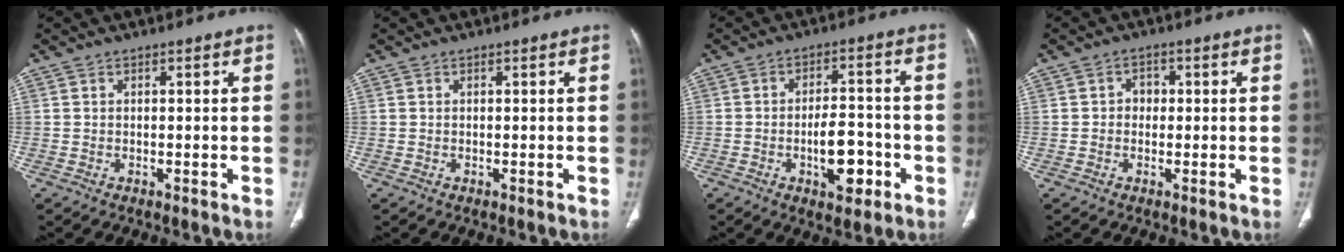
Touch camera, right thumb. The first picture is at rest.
{"total": 0.0}
{"total": 8.8, "force": [-3.1, 4.3, 7.1], "torque": [-0.089, 0.022, -0.046]}
{"total": 2.3, "force": [0.0, 2.0, 1.2], "torque": [-0.002, 0.008, -0.006]}